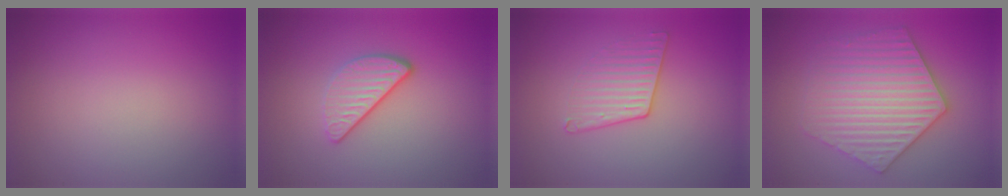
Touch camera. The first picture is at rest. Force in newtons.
{"total": 3.0, "press": 2.5, "slide": 1.7}
{"total": 2.0, "press": 1.5, "slide": 1.3}
{"total": 6.1, "press": 6.1, "slide": 1.0}